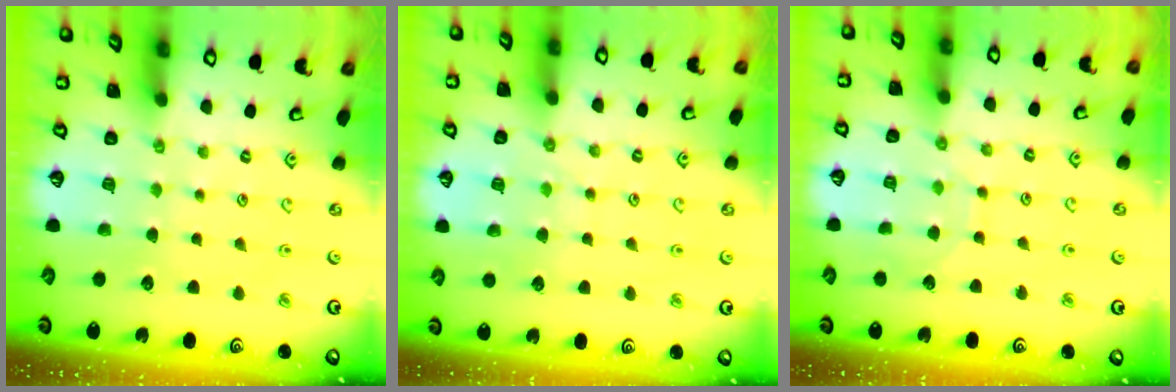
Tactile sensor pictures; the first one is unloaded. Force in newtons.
{"total": 4.8, "press": 4.7, "slide": 0.7}
{"total": 6.7, "press": 6.7, "slide": 0.4}